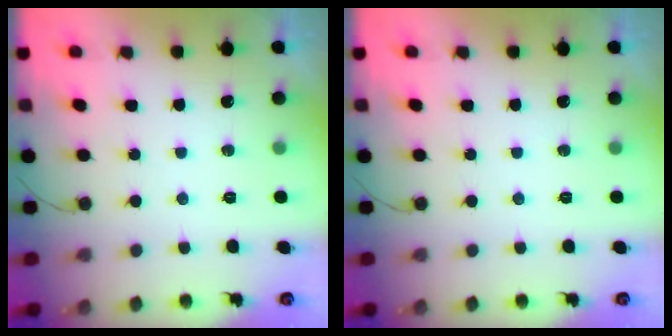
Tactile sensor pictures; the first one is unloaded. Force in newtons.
{"total": 0.0}